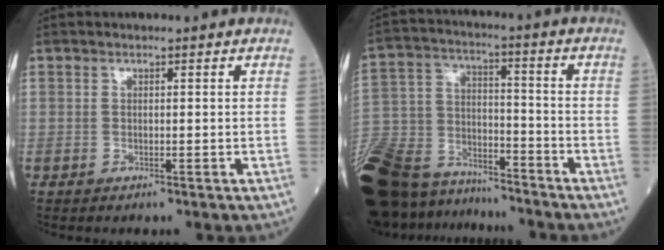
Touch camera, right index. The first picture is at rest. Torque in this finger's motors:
{"motor_torque": [1.10, -1.04, 1.05, 0.21]}